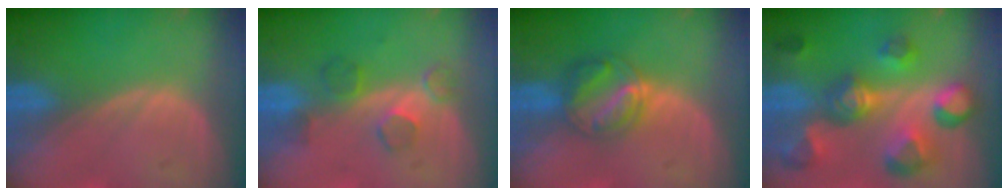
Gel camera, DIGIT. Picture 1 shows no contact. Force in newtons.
{"total": 4.5, "press": 4.2, "slide": 1.6}
{"total": 6.1, "press": 5.6, "slide": 2.4}
{"total": 11.1, "press": 9.9, "slide": 5.0}